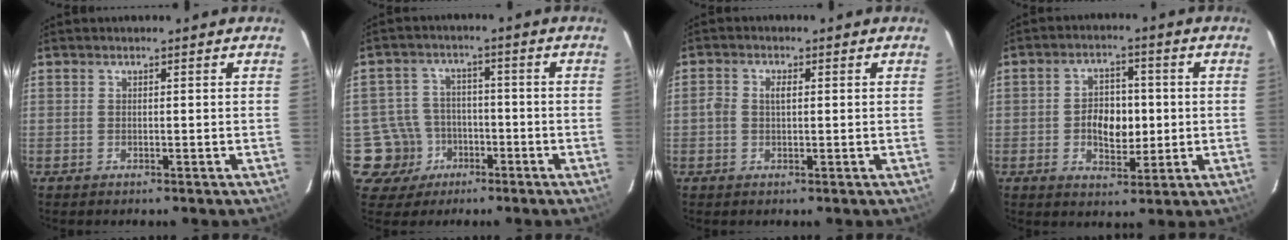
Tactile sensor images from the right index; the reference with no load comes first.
{"total": 8.5, "force": [-3.4, 7.8, 0.2], "torque": [-0.025, 0.027, -0.048]}
{"total": 2.3, "force": [0.1, 1.5, 1.7], "torque": [-0.030, 0.007, 0.000]}
{"total": 7.8, "force": [-0.7, 5.0, 5.9], "torque": [-0.112, 0.008, -0.009]}